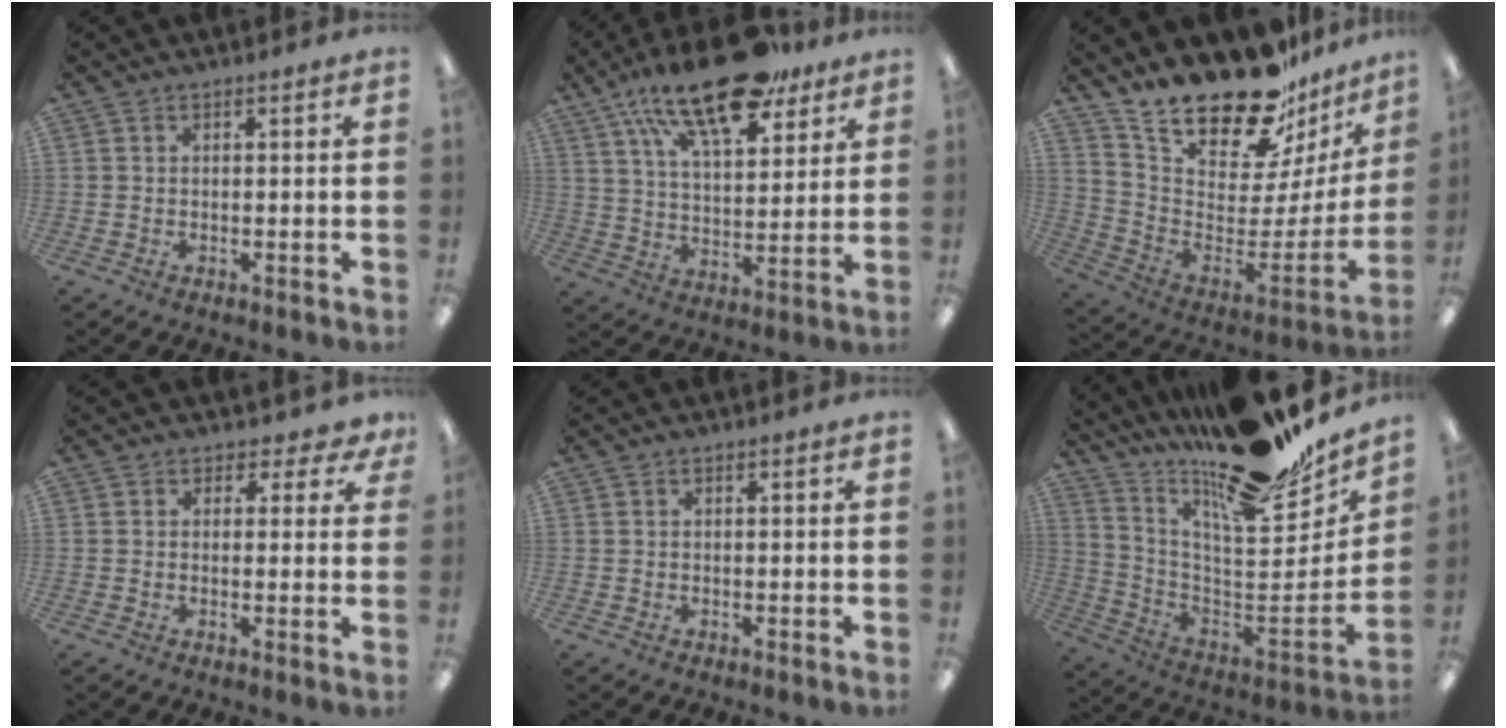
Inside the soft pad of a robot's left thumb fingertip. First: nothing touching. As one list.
[{"total": 21.0, "force": [14.4, 8.3, 12.8], "torque": [-0.215, -0.064, 0.245]}, {"total": 21.6, "force": [18.6, 6.9, 8.5], "torque": [-0.138, -0.154, 0.327]}, {"total": 2.7, "force": [1.4, 2.1, 0.9], "torque": [-0.005, -0.005, 0.024]}, {"total": 0.0}, {"total": 21.3, "force": [17.9, 4.5, 10.6], "torque": [-0.137, -0.148, 0.286]}]